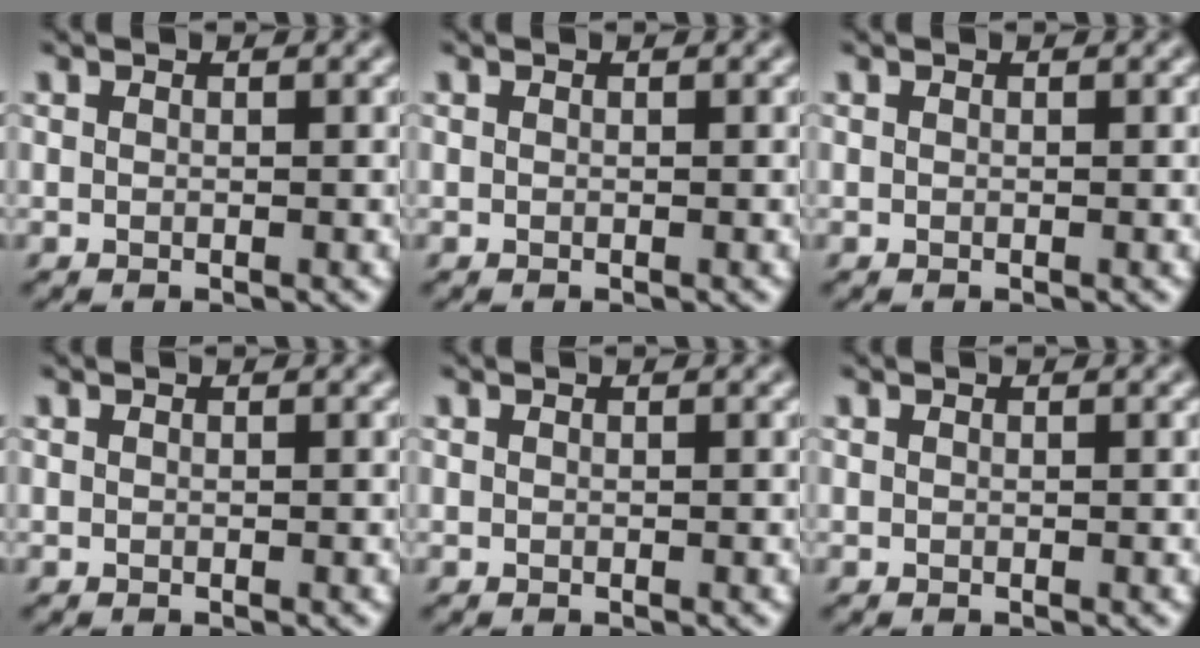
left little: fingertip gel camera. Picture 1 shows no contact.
{"total": 0.0}
{"total": 0.0}
{"total": 0.0}
{"total": 0.0}
{"total": 0.0}